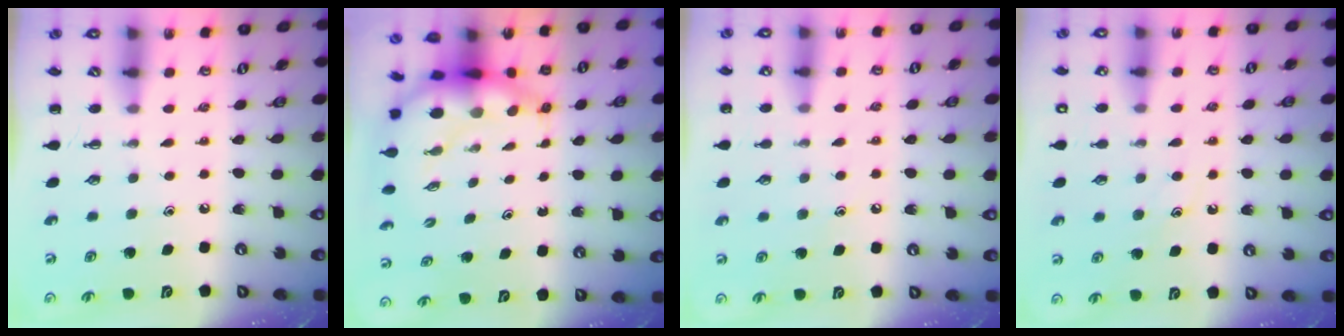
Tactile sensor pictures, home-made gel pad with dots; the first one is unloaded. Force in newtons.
{"total": 7.7, "press": 7.3, "slide": 2.5}
{"total": 4.9, "press": 4.7, "slide": 1.4}
{"total": 8.9, "press": 8.8, "slide": 1.3}